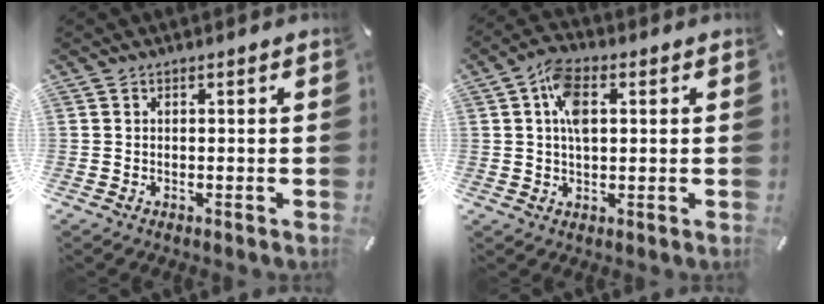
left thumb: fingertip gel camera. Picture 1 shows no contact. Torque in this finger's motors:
{"motor_torque": [1.37, 1.37, 0.25, -0.15, 0.31]}